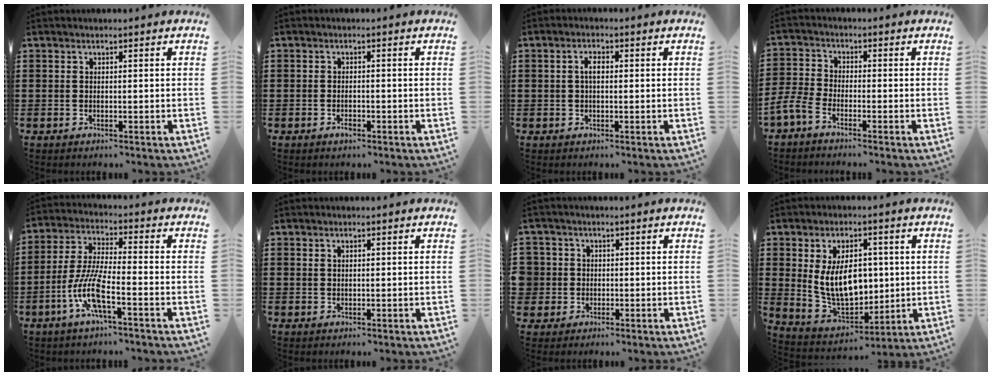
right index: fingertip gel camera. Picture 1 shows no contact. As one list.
[{"total": 1.3, "force": [-0.8, 0.6, 0.9], "torque": [-0.018, -0.002, -0.015]}, {"total": 2.0, "force": [0.2, 0.8, 1.9], "torque": [-0.037, 0.003, 0.003]}, {"total": 3.4, "force": [-2.9, 0.7, 1.6], "torque": [-0.058, -0.008, -0.064]}, {"total": 8.8, "force": [-4.0, 1.7, 7.7], "torque": [-0.180, -0.014, -0.082]}, {"total": 0.7, "force": [0.4, 0.3, 0.4], "torque": [-0.009, 0.002, 0.008]}, {"total": 3.2, "force": [-0.1, 3.2, 0.2], "torque": [-0.028, 0.009, -0.008]}, {"total": 10.6, "force": [1.6, 6.7, 8.0], "torque": [-0.156, 0.005, 0.027]}]